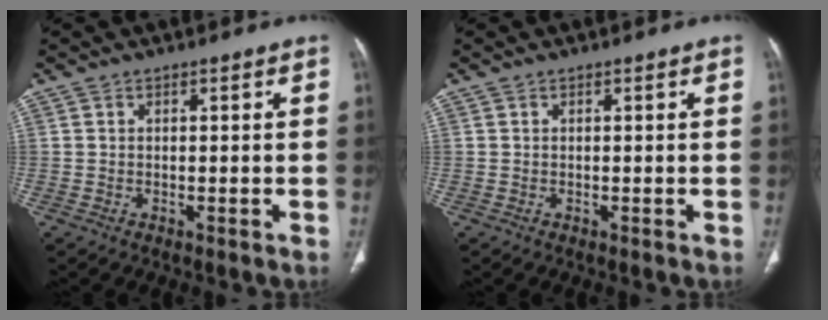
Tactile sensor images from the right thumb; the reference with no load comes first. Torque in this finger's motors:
{"motor_torque": [0.00, 0.00, 0.00, 0.00, 0.00]}